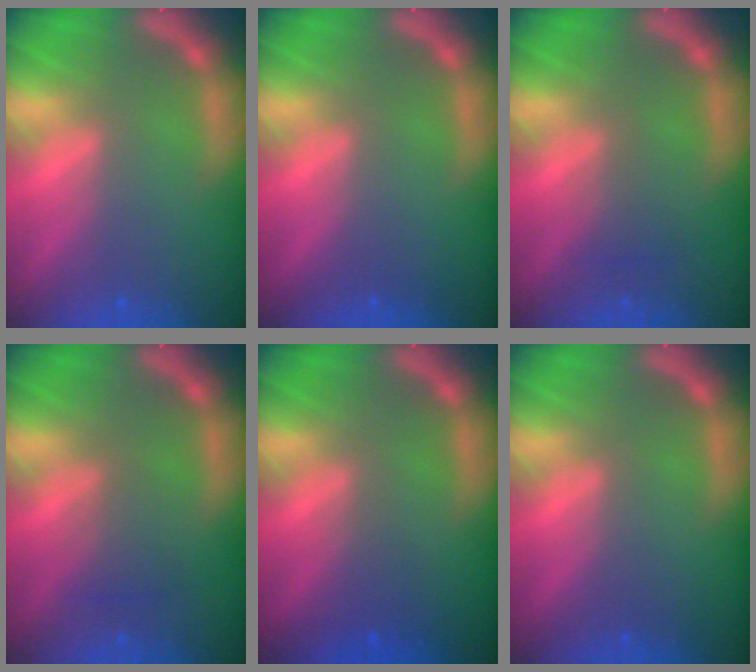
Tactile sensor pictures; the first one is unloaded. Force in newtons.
{"total": 0.0}
{"total": 1.5}
{"total": 2.0}
{"total": 1.4}
{"total": 0.0}